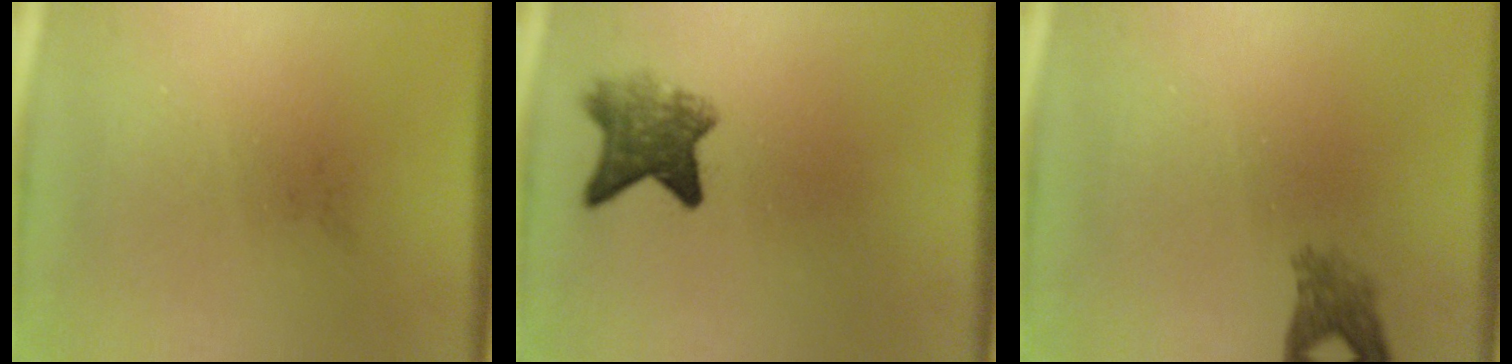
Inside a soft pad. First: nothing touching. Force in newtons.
{"total": 5.7}
{"total": 2.5}